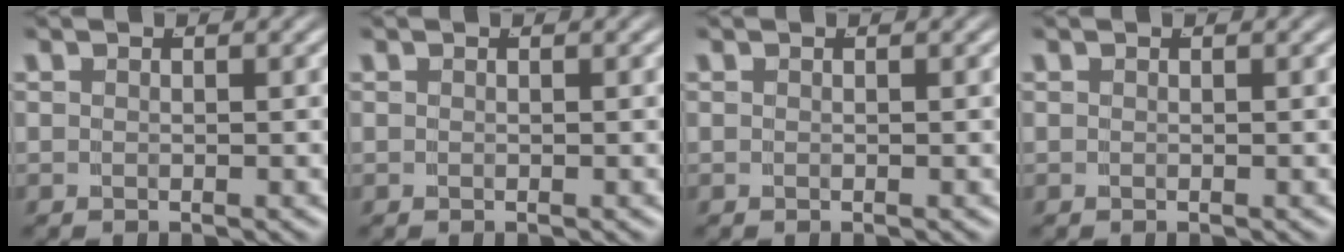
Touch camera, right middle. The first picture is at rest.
{"total": 0.0}
{"total": 0.0}
{"total": 0.0}